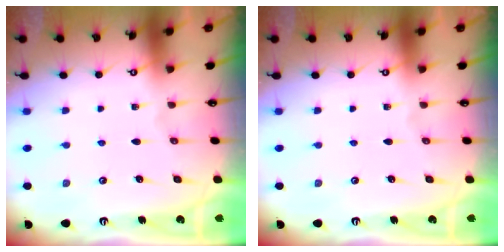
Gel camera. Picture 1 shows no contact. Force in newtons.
{"total": 0.0}